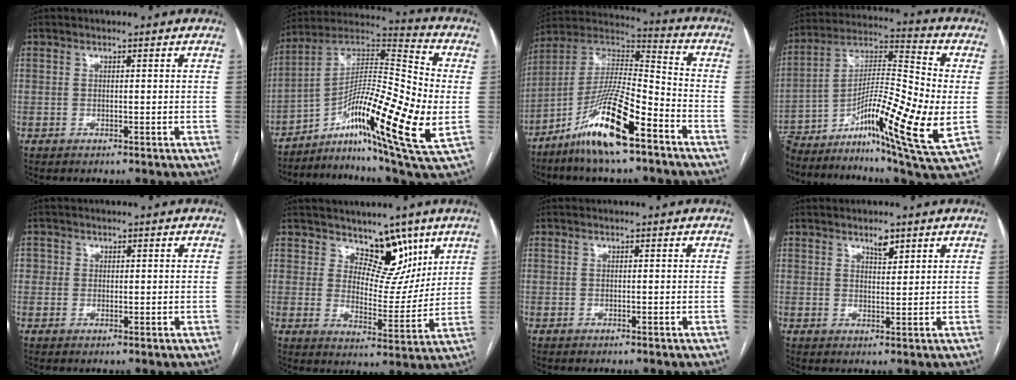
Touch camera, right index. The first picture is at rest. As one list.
[{"total": 23.3, "force": [-5.0, 2.7, 22.6], "torque": [-0.378, 0.001, -0.088]}, {"total": 15.5, "force": [-9.3, 1.9, 12.2], "torque": [-0.237, -0.005, -0.171]}, {"total": 23.5, "force": [-5.3, 3.0, 22.7], "torque": [-0.399, -0.004, -0.086]}, {"total": 2.2, "force": [0.3, 2.1, 0.8], "torque": [-0.005, 0.003, 0.006]}, {"total": 8.0, "force": [5.6, 4.5, 3.4], "torque": [-0.034, -0.007, 0.094]}, {"total": 0.0}, {"total": 2.4, "force": [1.8, 0.7, 1.4], "torque": [-0.027, -0.003, 0.033]}]